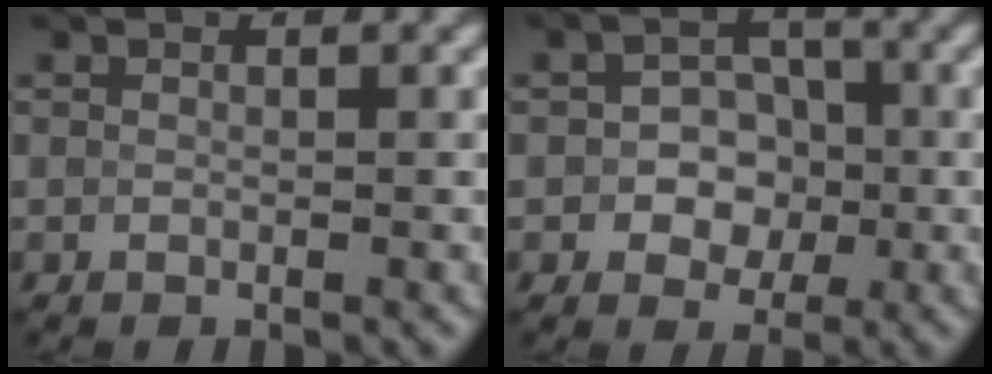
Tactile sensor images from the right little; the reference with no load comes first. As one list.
[{"total": 3.7, "force": [-0.8, 3.0, 2.1], "torque": [-0.004, 0.004, -0.019]}]